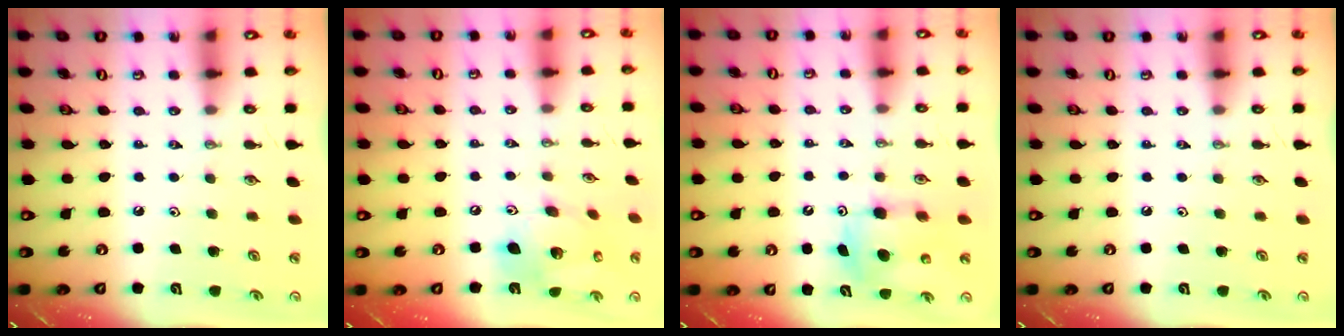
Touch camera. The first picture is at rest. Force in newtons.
{"total": 16.0, "press": 15.8, "slide": 2.8}
{"total": 11.2, "press": 11.2, "slide": 0.6}
{"total": 0.0}